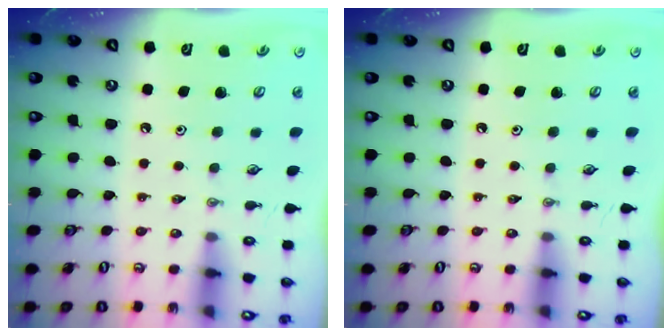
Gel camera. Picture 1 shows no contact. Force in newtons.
{"total": 0.0}